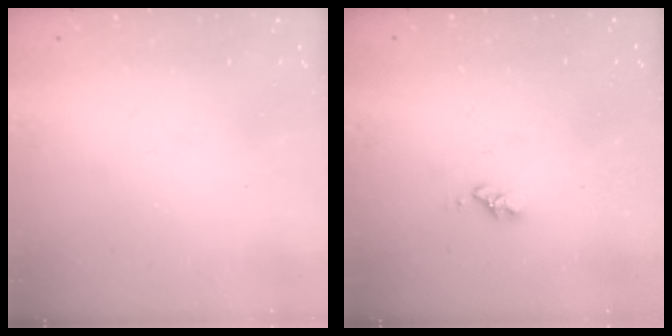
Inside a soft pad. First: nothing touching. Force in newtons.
{"total": 2.8, "press": 2.8, "slide": 0.3}